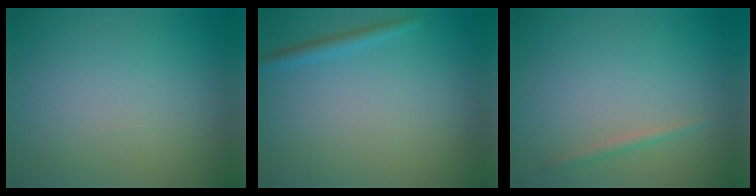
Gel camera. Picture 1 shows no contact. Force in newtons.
{"total": 1.3, "press": 1.3, "slide": 0.0}
{"total": 0.9, "press": 0.9, "slide": 0.1}